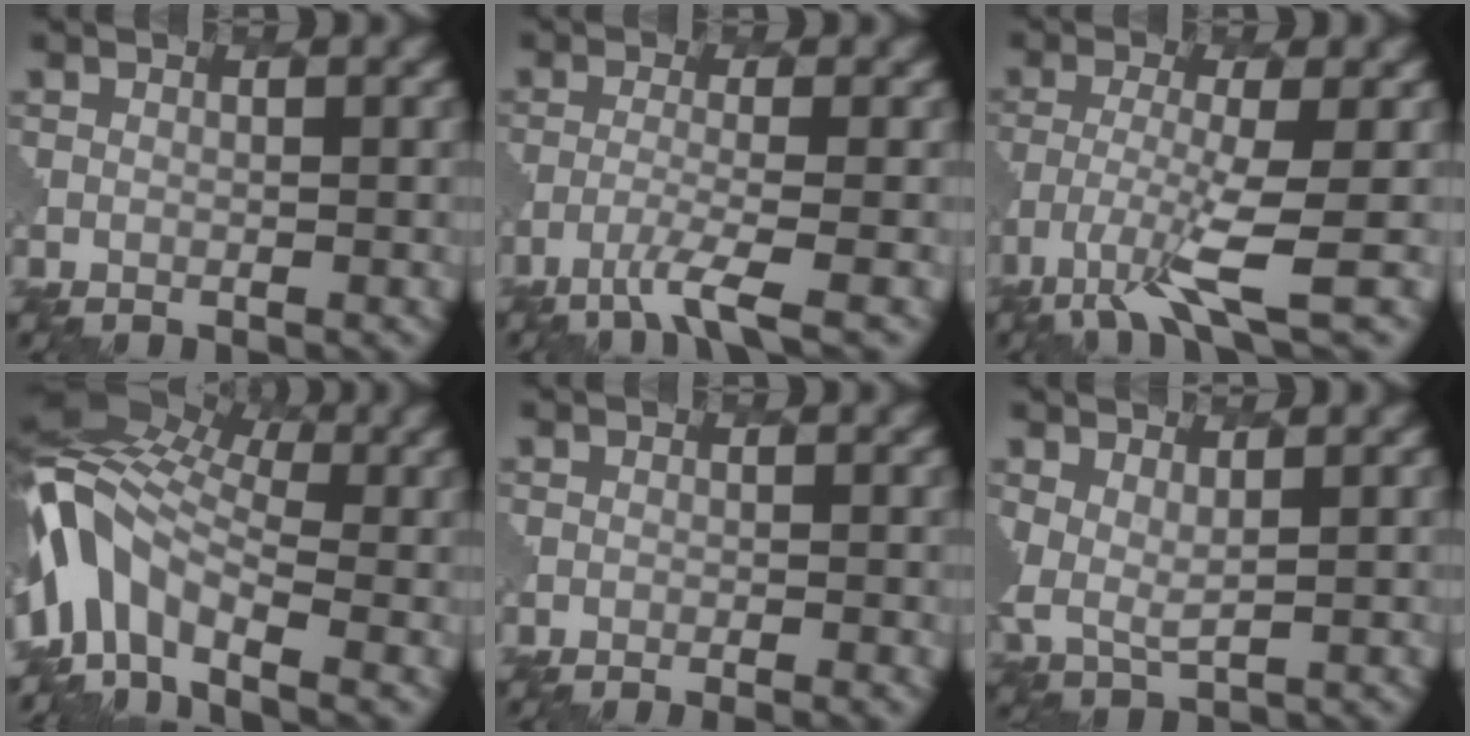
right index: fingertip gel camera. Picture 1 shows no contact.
{"total": 3.6, "force": [-2.2, 0.4, 2.8], "torque": [-0.050, -0.004, -0.056]}
{"total": 5.3, "force": [-2.9, 0.7, 4.3], "torque": [-0.092, -0.018, -0.064]}
{"total": 10.3, "force": [-2.1, 6.1, 8.0], "torque": [-0.158, 0.010, -0.059]}
{"total": 1.3, "force": [-0.7, 0.4, 1.0], "torque": [-0.004, -0.003, -0.010]}
{"total": 2.4, "force": [1.5, 1.0, 1.6], "torque": [-0.041, -0.011, 0.030]}